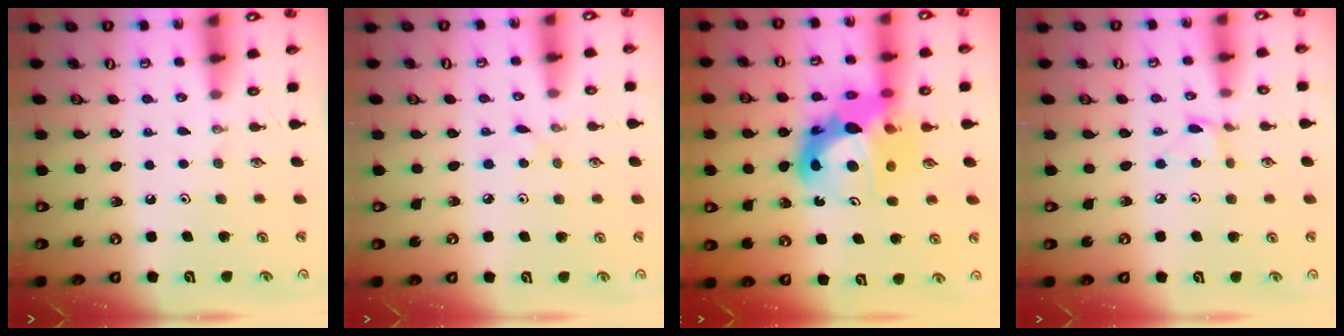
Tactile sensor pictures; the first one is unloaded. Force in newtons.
{"total": 2.7, "press": 2.7, "slide": 0.3}
{"total": 16.3, "press": 16.2, "slide": 1.3}
{"total": 2.7, "press": 2.7, "slide": 0.3}